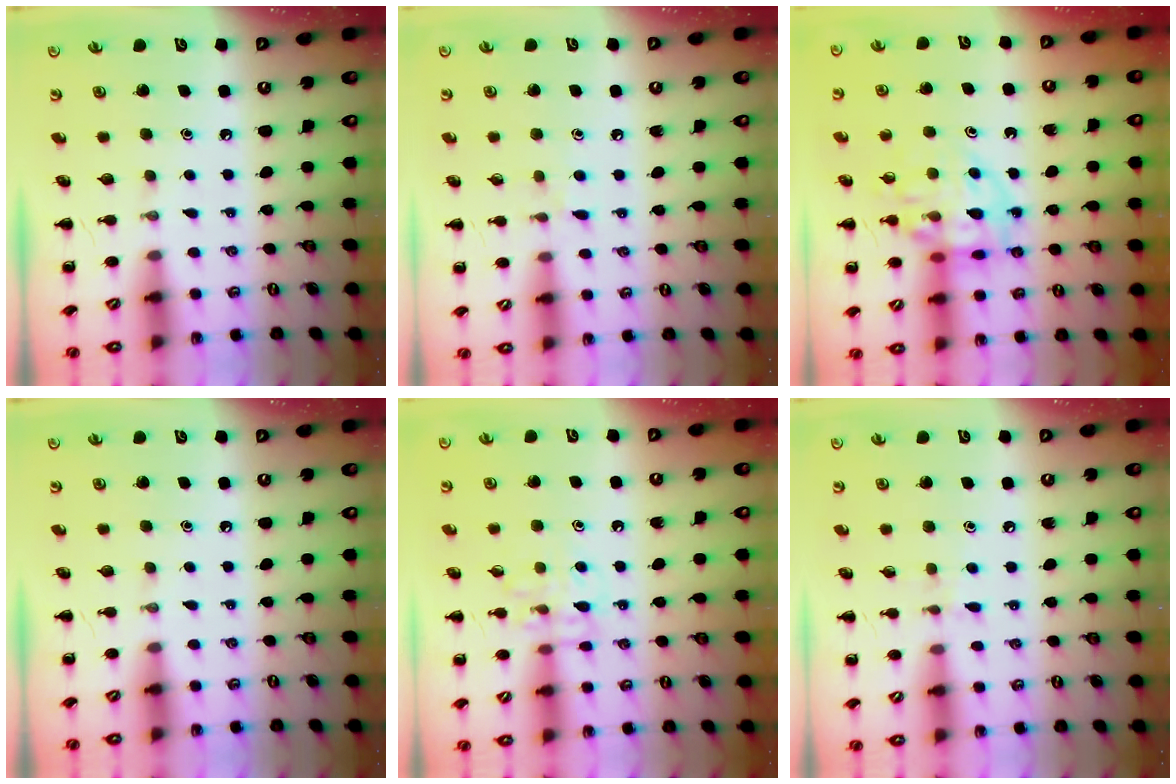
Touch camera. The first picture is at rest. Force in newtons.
{"total": 6.4, "press": 6.0, "slide": 2.2}
{"total": 13.2, "press": 13.0, "slide": 2.6}
{"total": 0.0}
{"total": 9.1, "press": 9.1, "slide": 0.7}
{"total": 6.0, "press": 5.7, "slide": 2.0}